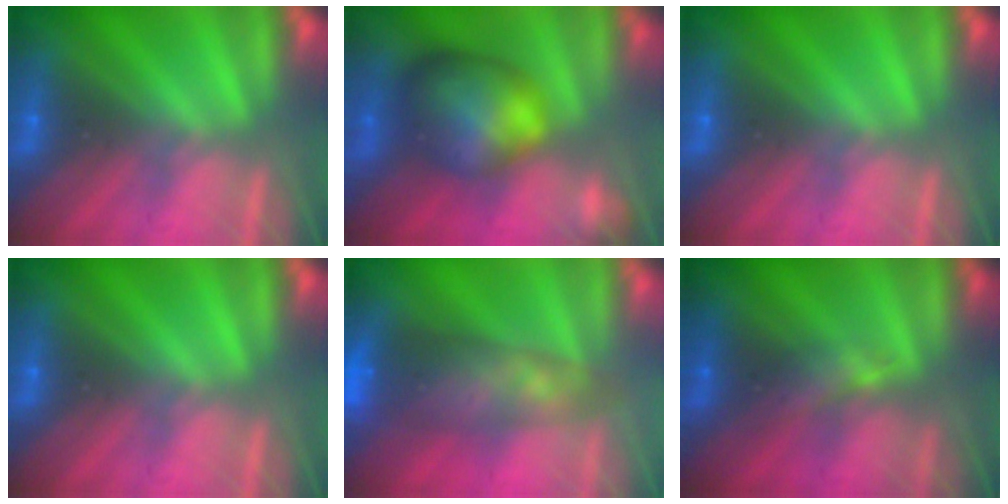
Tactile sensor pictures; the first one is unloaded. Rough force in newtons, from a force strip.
{"total": 9.1}
{"total": 0.0}
{"total": 0.0}
{"total": 8.6}
{"total": 2.3}